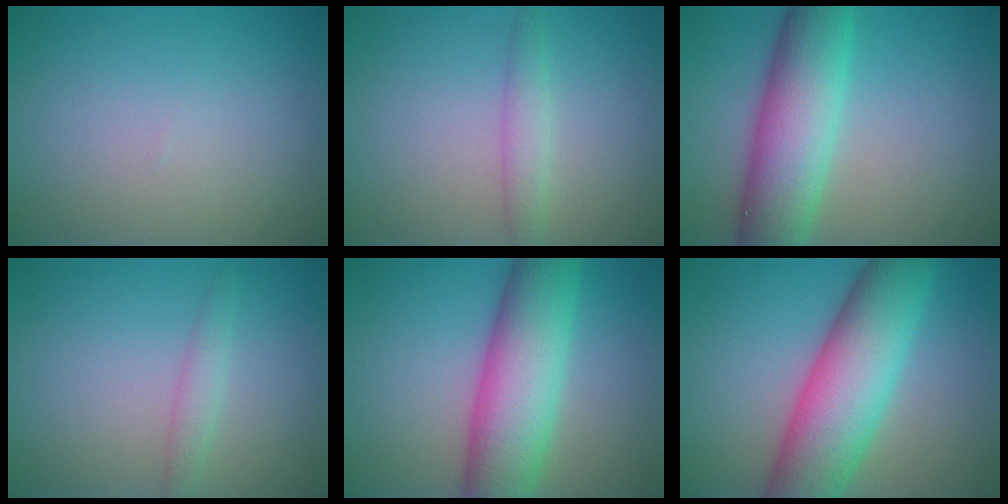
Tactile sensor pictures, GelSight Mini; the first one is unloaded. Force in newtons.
{"total": 1.9, "press": 1.9, "slide": 0.1}
{"total": 9.1, "press": 9.1, "slide": 0.3}
{"total": 1.5, "press": 1.5, "slide": 0.1}
{"total": 9.7, "press": 9.7, "slide": 0.1}
{"total": 11.0, "press": 11.0, "slide": 0.6}